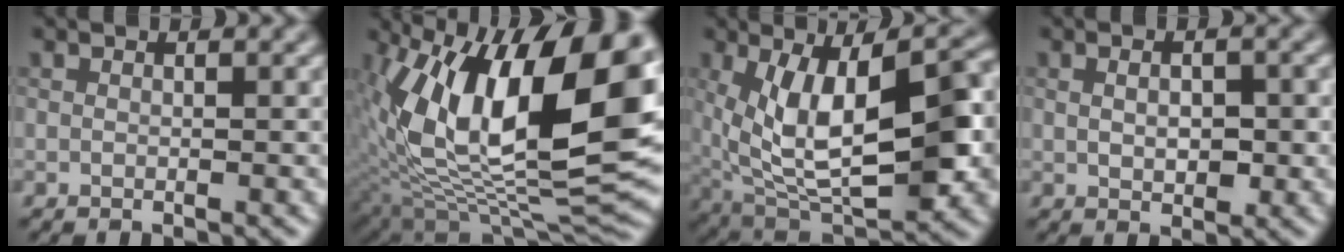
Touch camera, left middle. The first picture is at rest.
{"total": 17.7, "force": [4.1, 8.4, 15.0], "torque": [-0.250, 0.004, 0.082]}
{"total": 11.9, "force": [0.5, 5.5, 10.6], "torque": [-0.174, -0.006, 0.017]}
{"total": 2.2, "force": [-0.3, 1.1, 1.9], "torque": [-0.040, -0.001, 0.010]}